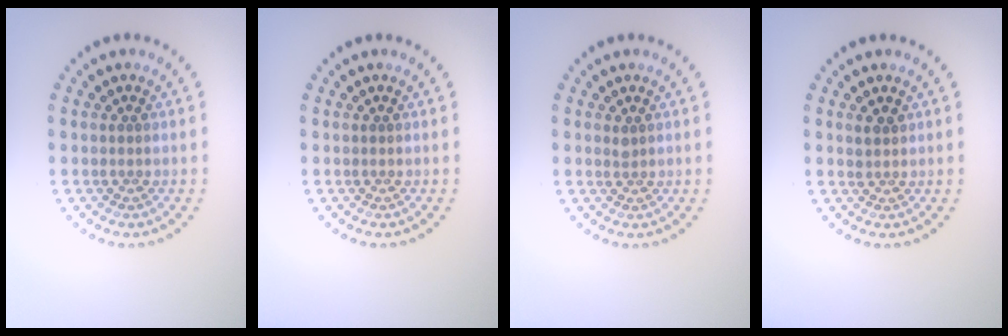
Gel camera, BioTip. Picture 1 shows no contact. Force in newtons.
{"total": 0.0}
{"total": 0.5, "press": 0.5, "slide": 0.3}
{"total": 1.2, "press": 1.0, "slide": 0.7}